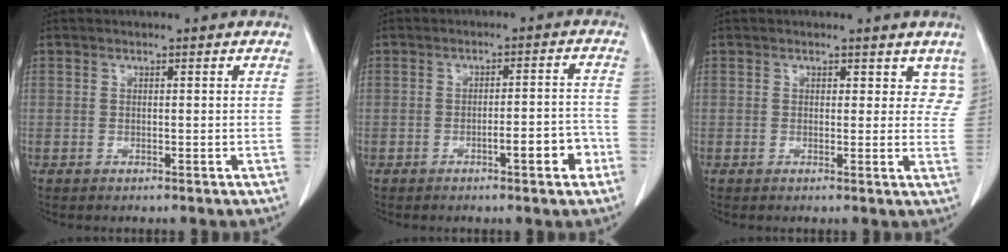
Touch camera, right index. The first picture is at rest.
{"total": 5.4, "force": [-2.7, 0.8, 4.6], "torque": [-0.060, 0.011, -0.036]}
{"total": 4.1, "force": [2.9, 2.6, 1.2], "torque": [0.017, -0.007, 0.020]}